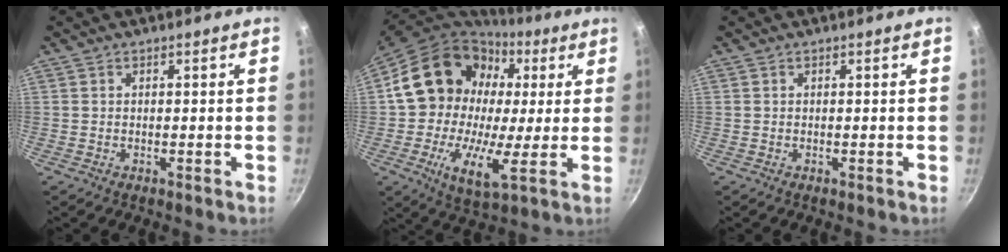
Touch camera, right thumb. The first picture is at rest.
{"total": 23.1, "force": [3.9, 16.0, 16.2], "torque": [-0.253, 0.014, 0.047]}
{"total": 0.0}